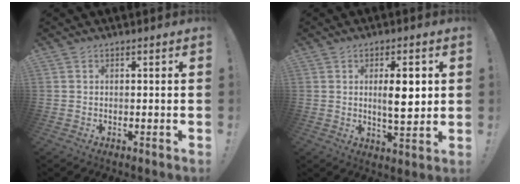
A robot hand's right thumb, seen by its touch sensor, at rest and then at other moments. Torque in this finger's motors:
{"motor_torque": [-0.07, 0.38, 0.28, -0.11, 0.08]}